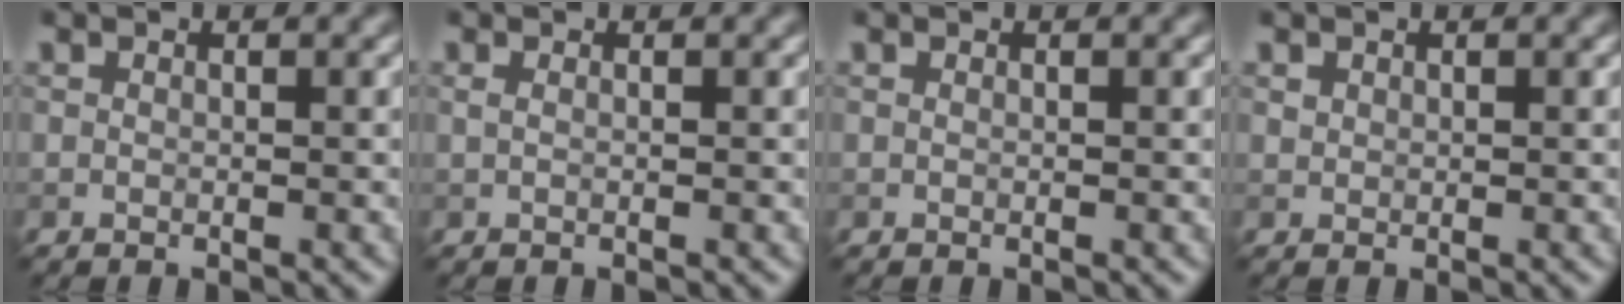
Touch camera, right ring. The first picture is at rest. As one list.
[{"total": 0.6, "force": [0.2, 0.3, 0.5], "torque": [-0.010, 0.000, 0.002]}, {"total": 0.0}, {"total": 0.6, "force": [0.3, 0.5, 0.1], "torque": [0.000, -0.003, 0.009]}]